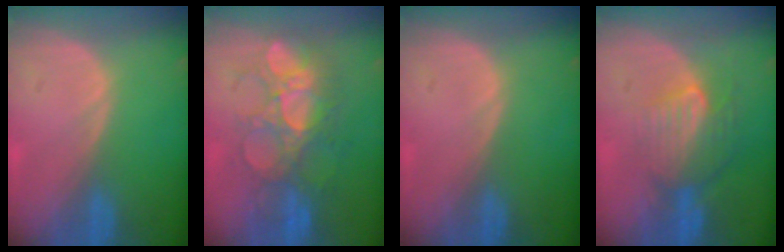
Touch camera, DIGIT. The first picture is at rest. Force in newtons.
{"total": 9.1, "press": 8.9, "slide": 2.0}
{"total": 0.0}
{"total": 7.9, "press": 7.3, "slide": 3.0}